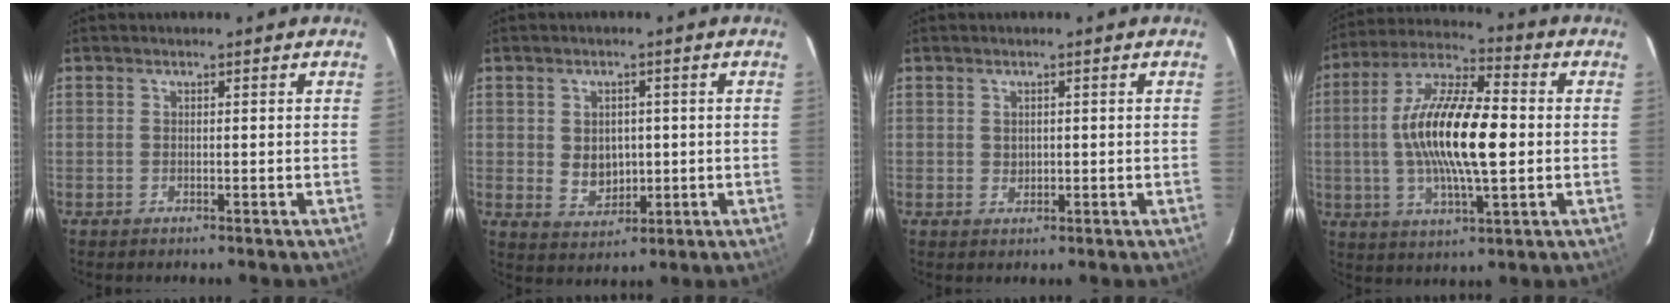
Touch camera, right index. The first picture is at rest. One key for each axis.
{"total": 5.7, "fx": 0.2, "fy": 4.7, "fz": 3.3, "tx": -0.059, "ty": -0.001, "tz": 0.016}
{"total": 1.3, "fx": 0.4, "fy": 1.2, "fz": 0.5, "tx": -0.005, "ty": 0.003, "tz": 0.010}
{"total": 17.6, "fx": -0.2, "fy": 5.2, "fz": 16.8, "tx": -0.322, "ty": 0.009, "tz": -0.012}